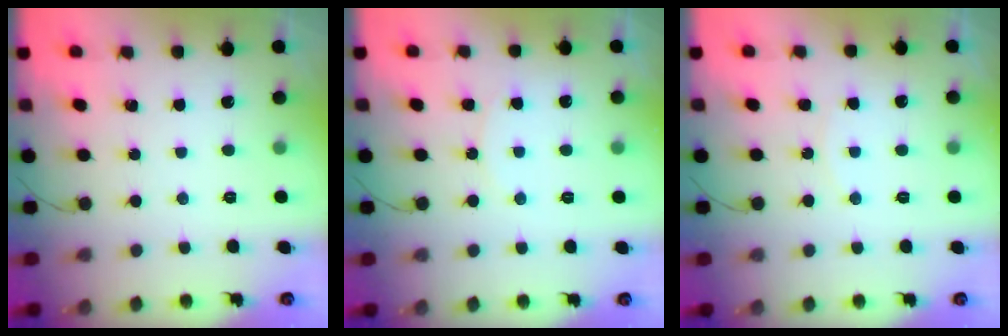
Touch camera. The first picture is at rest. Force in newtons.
{"total": 5.9, "press": 5.9, "slide": 0.7}
{"total": 6.1, "press": 6.1, "slide": 0.4}